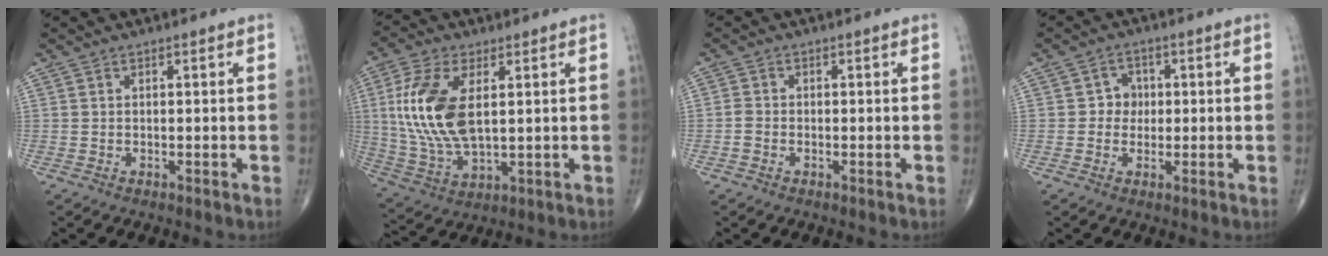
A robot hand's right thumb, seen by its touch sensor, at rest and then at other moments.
{"total": 15.2, "force": [2.7, 7.6, 12.9], "torque": [-0.277, -0.009, 0.060]}
{"total": 1.6, "force": [-0.7, 1.2, 0.8], "torque": [-0.017, 0.007, -0.015]}
{"total": 3.5, "force": [0.1, 3.2, 1.3], "torque": [0.008, 0.010, -0.006]}